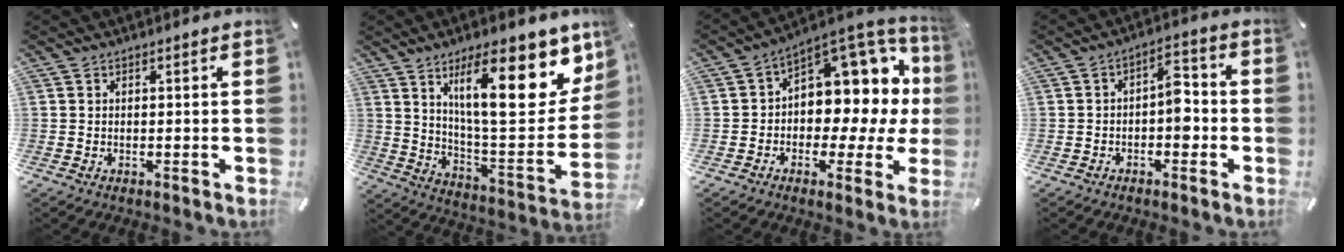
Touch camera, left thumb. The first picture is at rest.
{"total": 24.2, "force": [12.4, 8.5, 18.9], "torque": [-0.273, -0.073, 0.195]}
{"total": 10.8, "force": [3.6, 7.8, 6.6], "torque": [-0.075, -0.058, 0.060]}
{"total": 6.5, "force": [-1.7, 3.8, 5.0], "torque": [-0.079, 0.018, -0.031]}